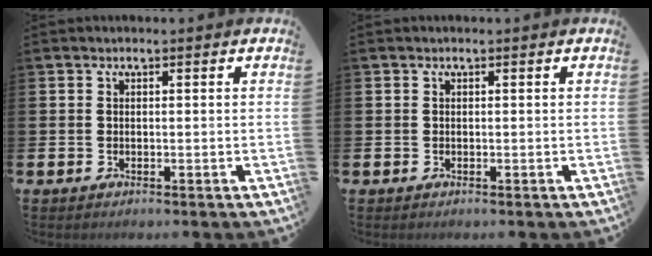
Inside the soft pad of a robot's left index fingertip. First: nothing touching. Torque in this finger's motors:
{"motor_torque": [-0.09, -0.03, 0.02, 0.00]}